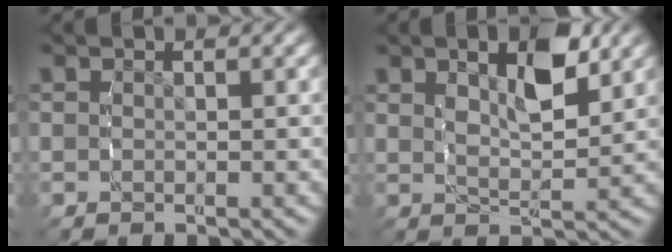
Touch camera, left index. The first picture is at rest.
{"total": 4.2, "force": [1.7, 1.9, 3.4], "torque": [-0.063, -0.005, 0.028]}